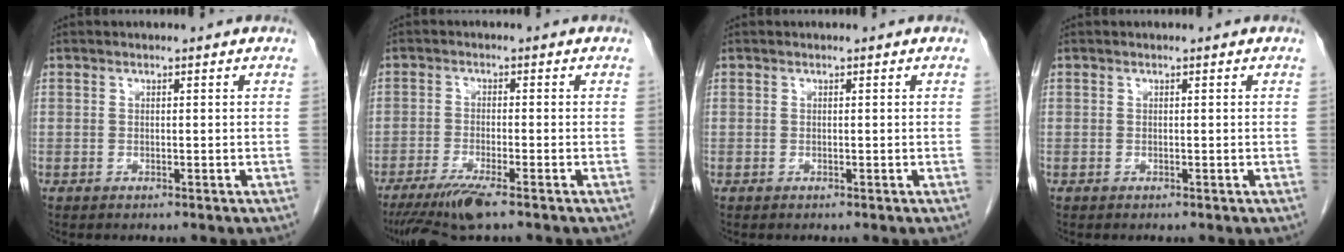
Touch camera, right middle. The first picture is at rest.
{"total": 6.3, "force": [-4.6, -0.2, 4.3], "torque": [-0.078, -0.019, -0.084]}
{"total": 0.0}
{"total": 0.0}